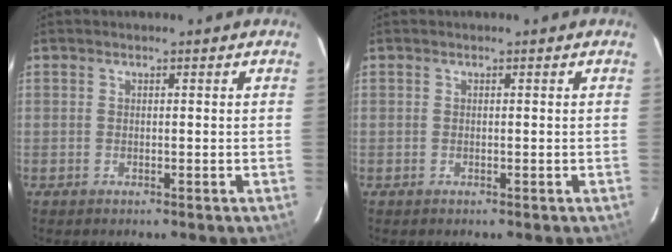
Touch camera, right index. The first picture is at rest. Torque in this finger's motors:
{"motor_torque": [0.00, 0.00, 0.00, 0.00]}